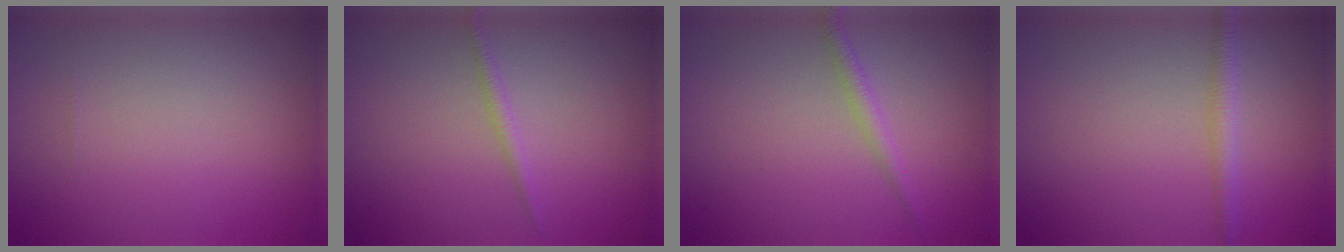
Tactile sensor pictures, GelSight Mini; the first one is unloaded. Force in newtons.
{"total": 1.0, "press": 1.0, "slide": 0.1}
{"total": 1.4, "press": 1.4, "slide": 0.0}
{"total": 1.8, "press": 1.8, "slide": 0.0}